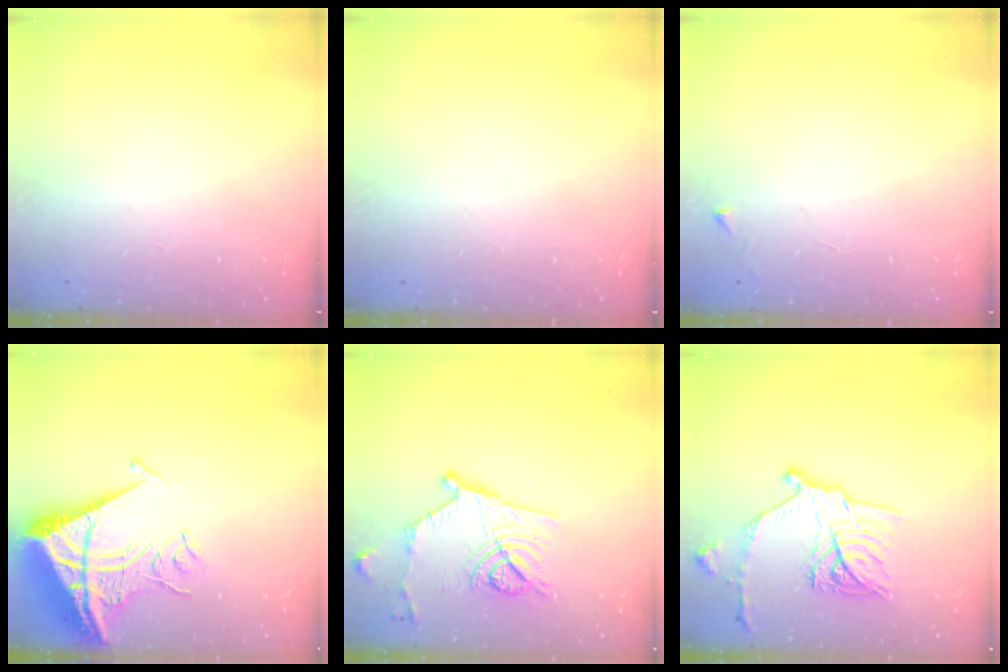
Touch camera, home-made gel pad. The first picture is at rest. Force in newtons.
{"total": 0.0}
{"total": 2.6, "press": 2.6, "slide": 0.3}
{"total": 11.9, "press": 11.8, "slide": 1.2}
{"total": 14.8, "press": 14.6, "slide": 2.2}
{"total": 16.7, "press": 16.6, "slide": 0.6}